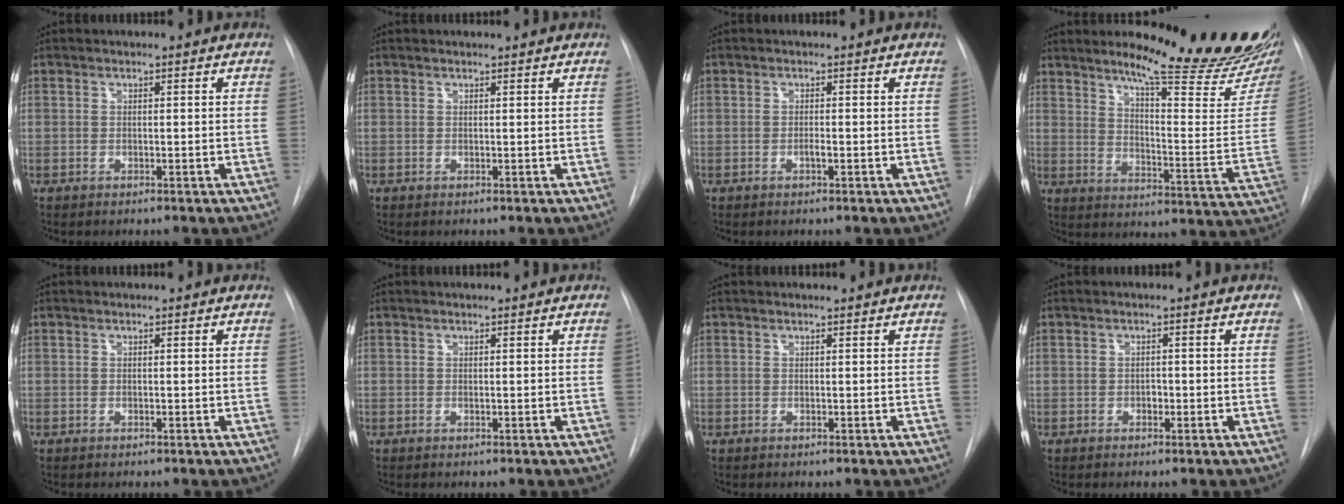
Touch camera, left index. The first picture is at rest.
{"total": 1.5, "force": [1.5, 0.0, 0.2], "torque": [-0.006, 0.009, 0.020]}
{"total": 0.6, "force": [-0.2, 0.0, 0.5], "torque": [-0.008, 0.000, -0.005]}
{"total": 22.6, "force": [19.1, 1.0, 12.1], "torque": [-0.166, -0.102, 0.244]}
{"total": 0.0}
{"total": 1.1, "force": [1.1, 0.0, 0.2], "torque": [-0.006, 0.007, 0.015]}
{"total": 1.8, "force": [1.8, 0.1, 0.3], "torque": [-0.007, 0.010, 0.023]}
{"total": 0.8, "force": [-0.3, 0.5, 0.5], "torque": [-0.006, 0.002, -0.005]}